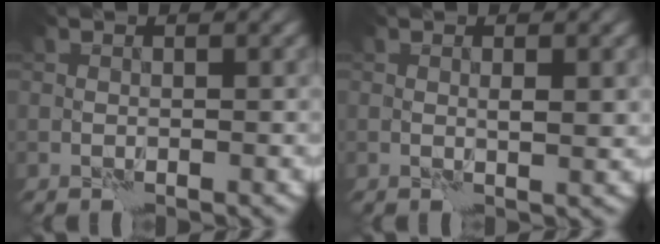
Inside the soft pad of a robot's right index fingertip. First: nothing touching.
{"total": 1.3, "force": [0.5, 0.1, 1.3], "torque": [-0.018, -0.005, 0.009]}